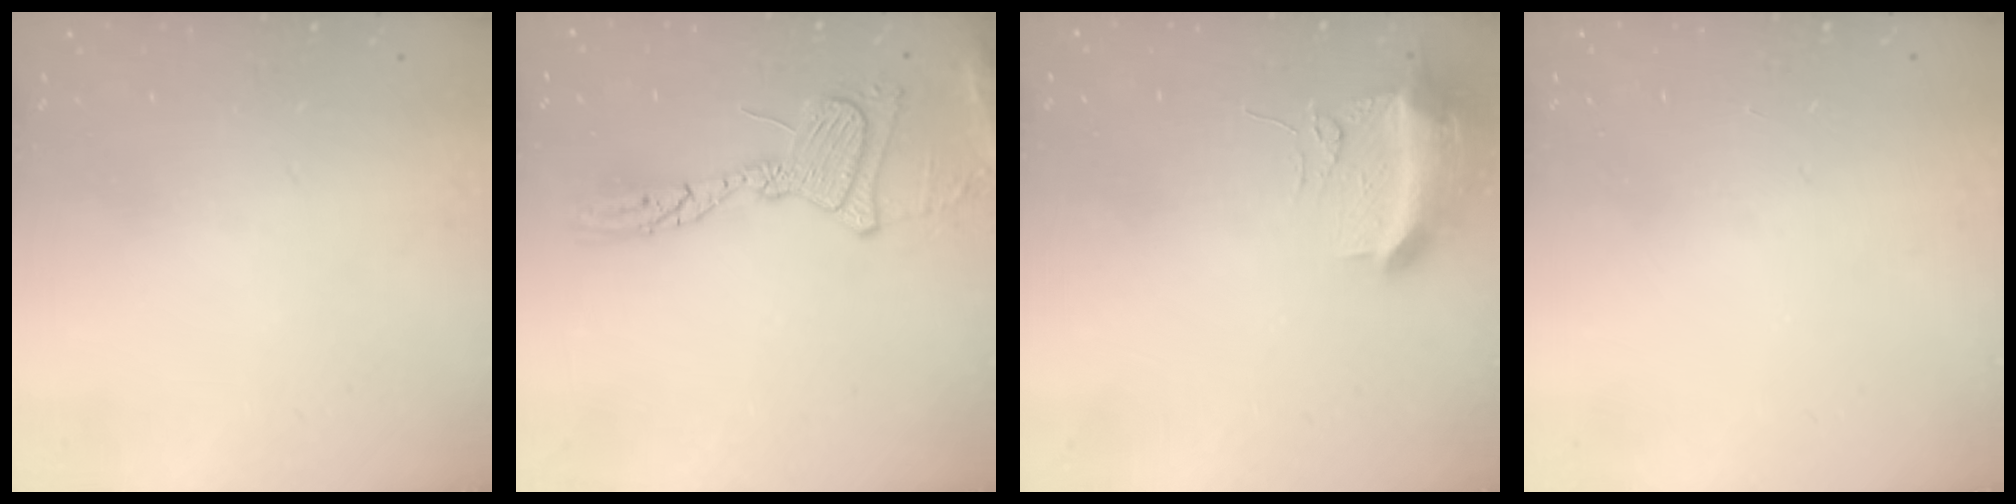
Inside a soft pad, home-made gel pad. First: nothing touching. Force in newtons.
{"total": 17.1, "press": 17.1, "slide": 1.5}
{"total": 11.0, "press": 10.9, "slide": 1.3}
{"total": 0.0}